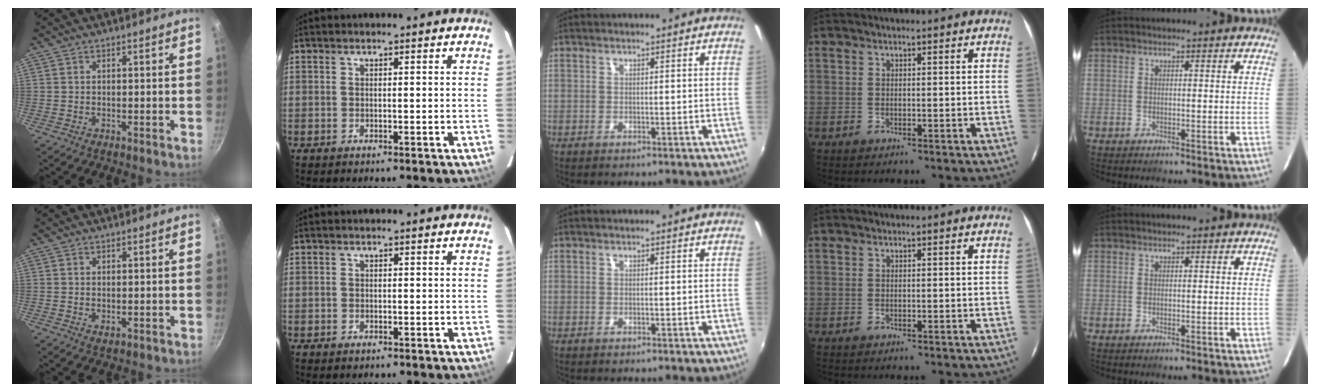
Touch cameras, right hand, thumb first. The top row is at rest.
{"thumb": {"total": 1.3, "force": [0.0, 0.9, 1.0], "torque": [-0.015, -0.003, 0.001]}, "index": {"total": 0.9, "force": [-0.6, 0.5, 0.3], "torque": [-0.003, -0.001, -0.011]}}